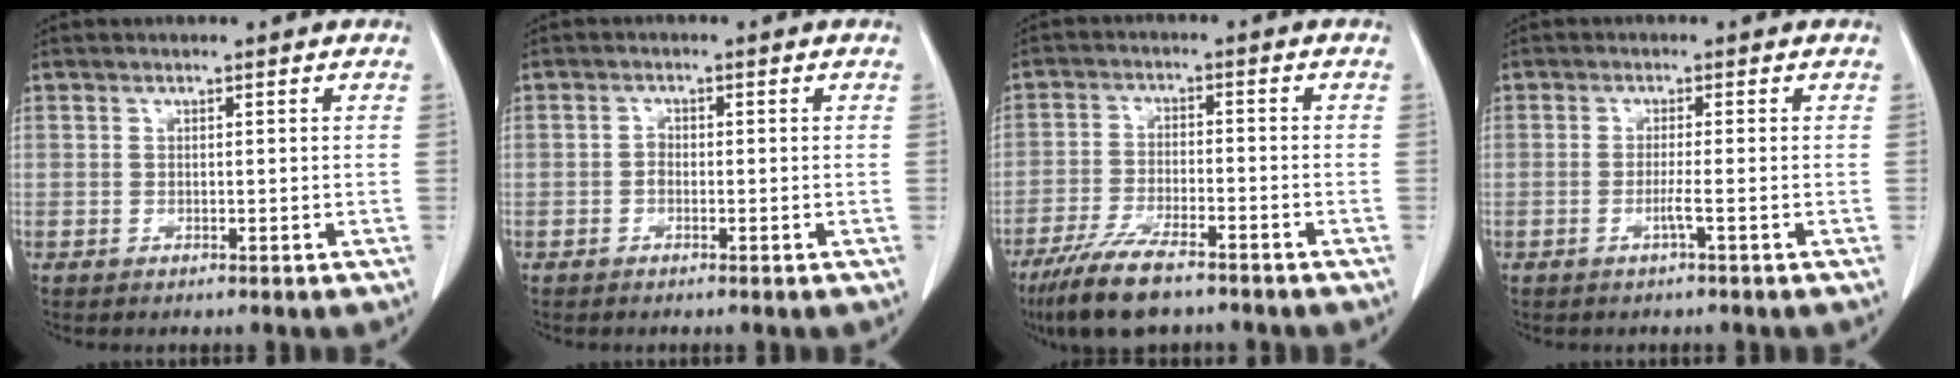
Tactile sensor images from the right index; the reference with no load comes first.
{"total": 1.1, "force": [-0.4, 0.8, 0.7], "torque": [-0.010, 0.005, -0.010]}
{"total": 9.9, "force": [-7.6, 2.0, 6.1], "torque": [-0.113, -0.022, -0.131]}
{"total": 1.7, "force": [-0.7, -0.5, 1.4], "torque": [-0.027, -0.001, -0.017]}